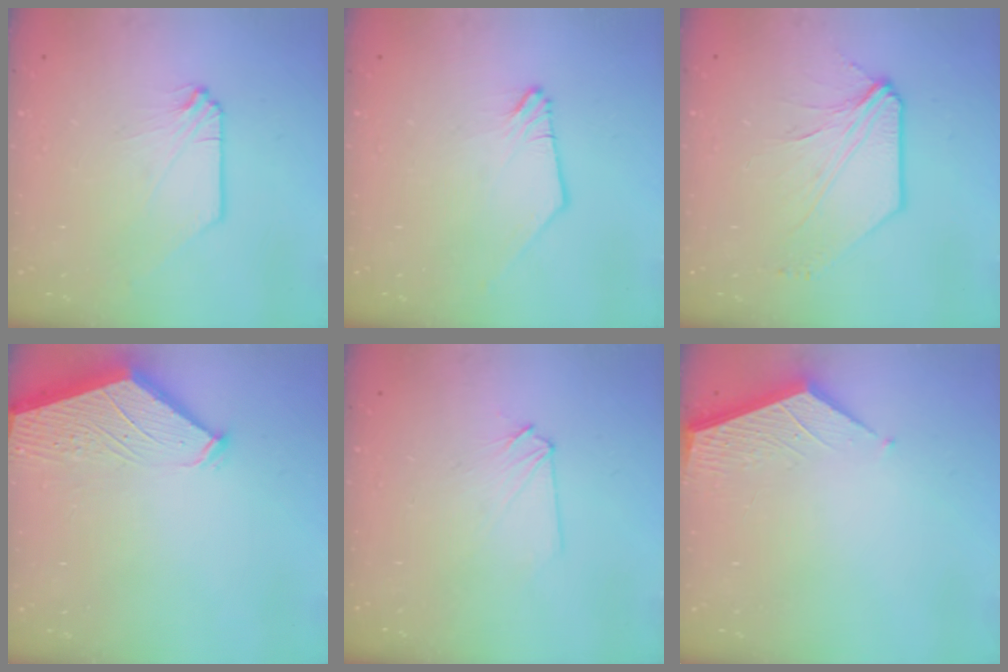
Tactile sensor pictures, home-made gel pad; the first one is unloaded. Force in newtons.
{"total": 0.0}
{"total": 6.7, "press": 6.6, "slide": 1.2}
{"total": 3.1, "press": 3.0, "slide": 0.5}
{"total": 2.5, "press": 2.4, "slide": 0.4}
{"total": 3.6, "press": 3.6, "slide": 0.2}